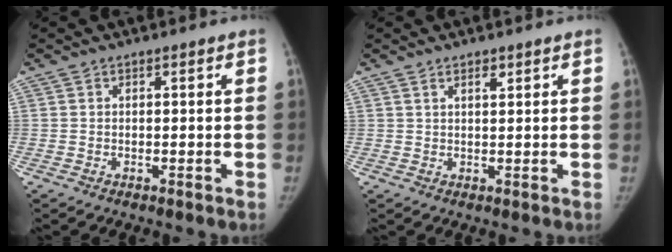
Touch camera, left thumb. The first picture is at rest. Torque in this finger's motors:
{"motor_torque": [0.26, -0.12, -0.16, 0.00, -0.05]}